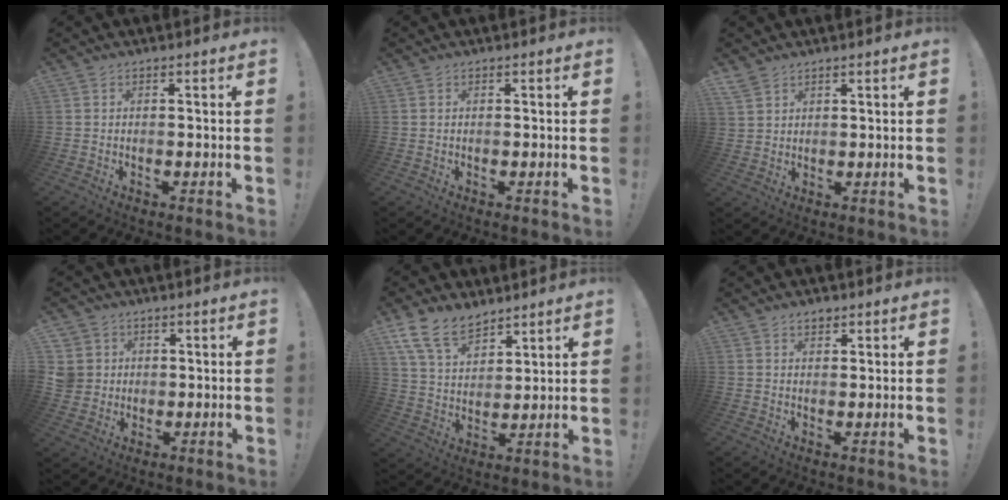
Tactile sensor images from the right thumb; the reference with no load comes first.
{"total": 0.0}
{"total": 3.8, "force": [3.2, 1.9, 1.0], "torque": [-0.013, -0.018, 0.061]}
{"total": 6.4, "force": [1.5, 6.0, 1.4], "torque": [-0.034, -0.008, 0.030]}
{"total": 13.1, "force": [9.5, 6.9, 5.8], "torque": [-0.119, -0.049, 0.182]}
{"total": 2.4, "force": [1.8, 1.4, 0.7], "torque": [-0.003, -0.008, 0.032]}